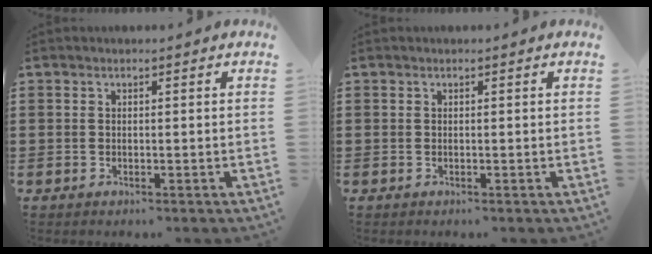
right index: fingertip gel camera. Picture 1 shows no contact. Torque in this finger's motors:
{"motor_torque": [0.70, 1.44, -0.01, 0.00]}